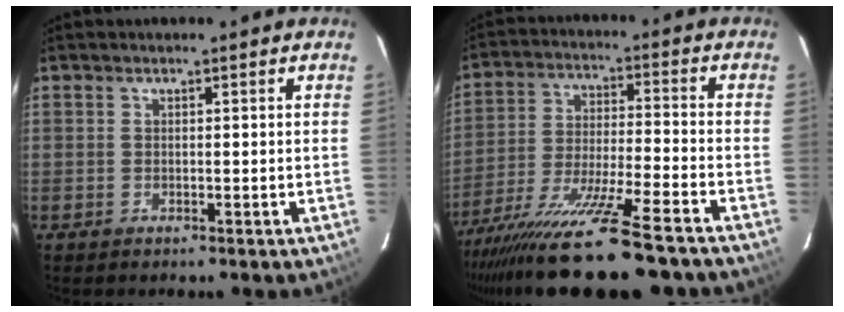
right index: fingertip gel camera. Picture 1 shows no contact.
{"total": 19.5, "force": [-16.5, 0.7, 10.5], "torque": [-0.205, -0.053, -0.271]}